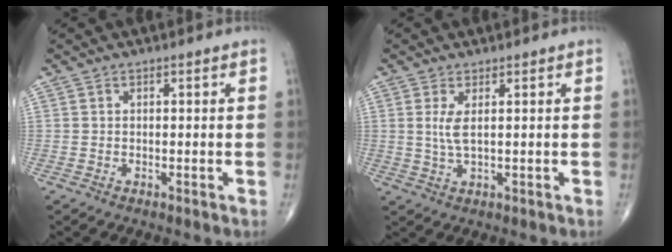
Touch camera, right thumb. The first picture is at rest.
{"total": 3.3, "force": [0.8, 0.8, 3.1], "torque": [-0.073, -0.008, 0.022]}